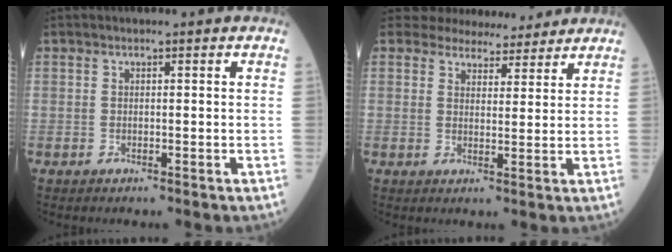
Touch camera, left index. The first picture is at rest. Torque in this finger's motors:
{"motor_torque": [0.77, -0.80, 0.14, 0.00]}